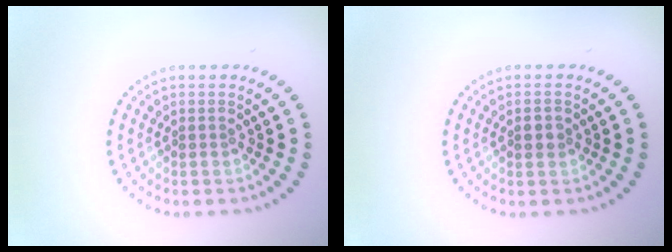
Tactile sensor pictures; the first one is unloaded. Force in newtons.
{"total": 1.5, "press": 1.5, "slide": 0.1}